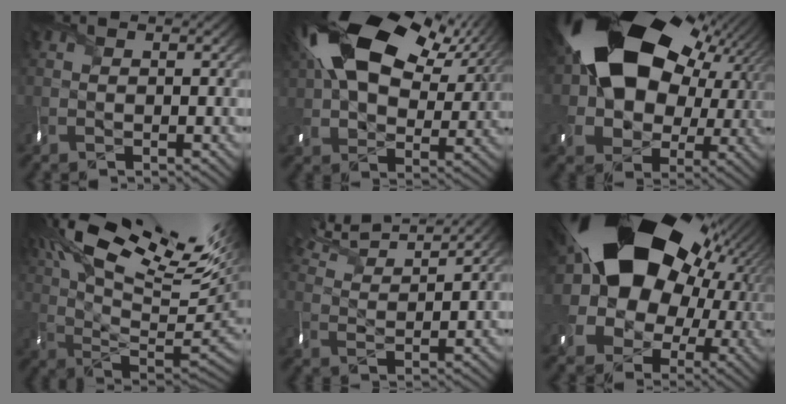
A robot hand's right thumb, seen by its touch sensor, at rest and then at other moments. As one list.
[{"total": 20.3, "force": [8.6, 12.1, 13.9], "torque": [-0.284, 0.042, 0.147]}, {"total": 20.1, "force": [5.1, 14.4, 13.1], "torque": [-0.234, 0.002, 0.100]}, {"total": 20.5, "force": [10.4, 7.1, 16.2], "torque": [-0.309, 0.051, 0.174]}, {"total": 7.8, "force": [6.9, 1.0, 3.3], "torque": [-0.083, 0.024, 0.125]}, {"total": 22.6, "force": [5.7, 15.8, 15.2], "torque": [-0.280, 0.012, 0.101]}]